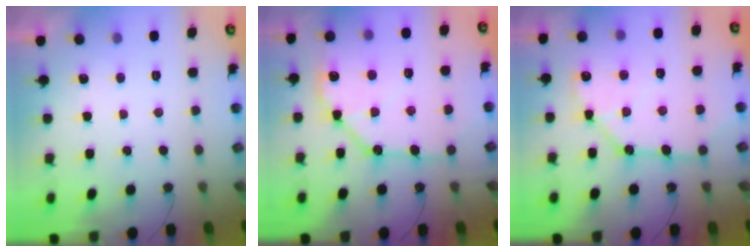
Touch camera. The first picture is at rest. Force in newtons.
{"total": 15.6, "press": 15.5, "slide": 1.8}
{"total": 11.5, "press": 11.5, "slide": 1.0}